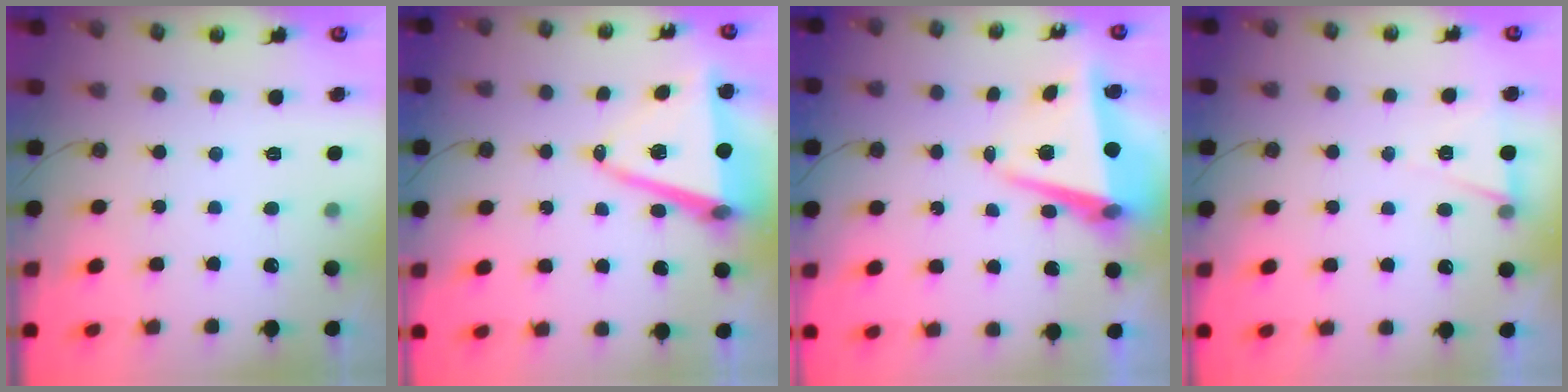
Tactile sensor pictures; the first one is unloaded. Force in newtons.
{"total": 12.3, "press": 11.5, "slide": 4.4}
{"total": 9.0, "press": 8.9, "slide": 1.6}
{"total": 5.6, "press": 3.2, "slide": 4.6}